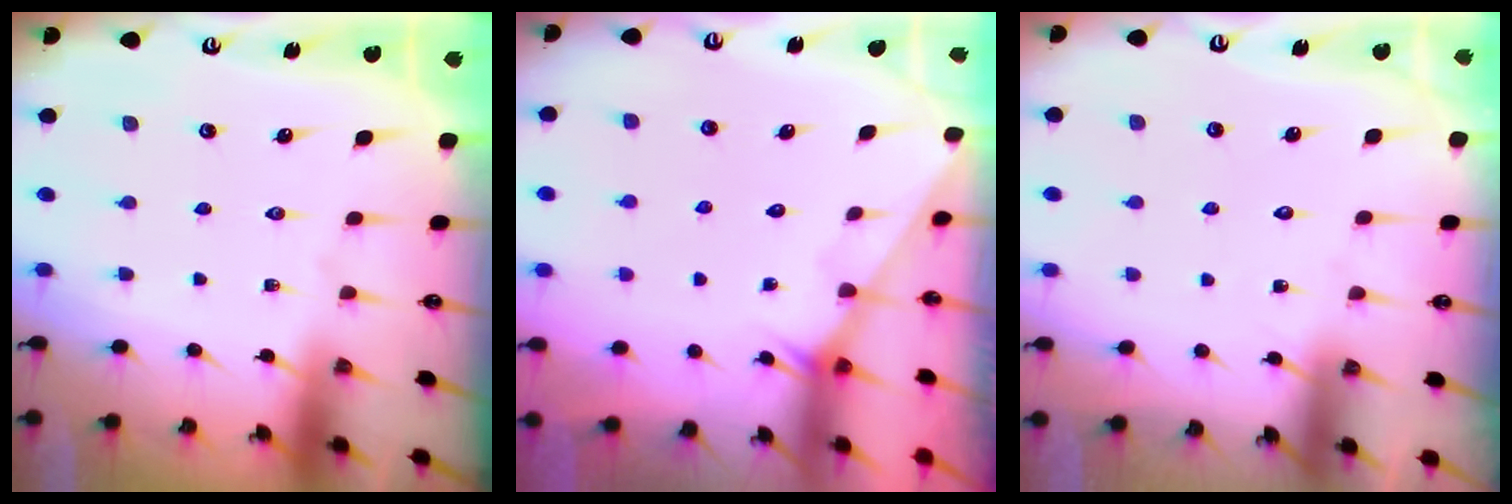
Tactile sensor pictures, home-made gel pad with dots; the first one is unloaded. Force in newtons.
{"total": 1.3, "press": 1.3, "slide": 0.1}
{"total": 4.9, "press": 4.9, "slide": 0.5}